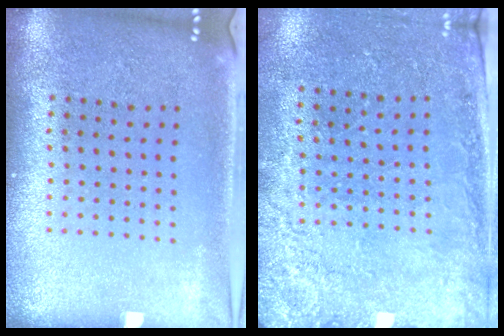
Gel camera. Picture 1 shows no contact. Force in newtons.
{"total": 2.6, "press": 2.3, "slide": 1.1}